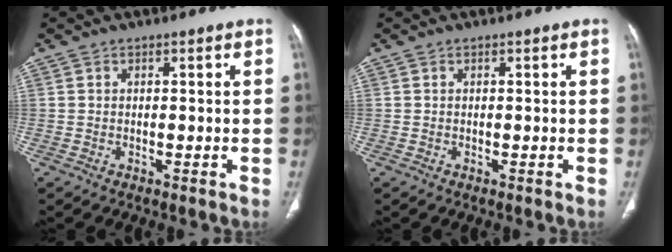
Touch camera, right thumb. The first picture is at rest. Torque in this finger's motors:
{"motor_torque": [0.00, 0.00, -0.09, -0.03, 0.03]}